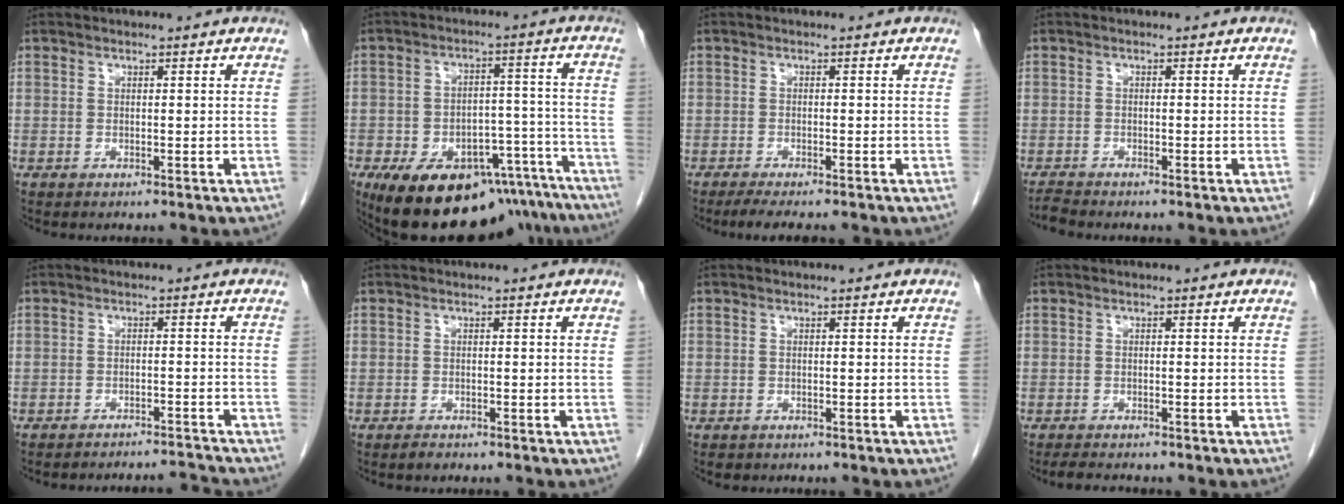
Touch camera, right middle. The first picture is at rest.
{"total": 22.4, "force": [-17.3, 10.0, 10.2], "torque": [-0.123, 0.029, -0.230]}
{"total": 4.4, "force": [-3.6, 0.4, 2.5], "torque": [-0.040, -0.011, -0.053]}
{"total": 1.2, "force": [-1.2, -0.2, 0.0], "torque": [-0.004, -0.008, -0.025]}
{"total": 5.6, "force": [-5.6, -0.1, -0.4], "torque": [0.010, 0.016, -0.080]}
{"total": 0.8, "force": [-0.7, 0.3, 0.2], "torque": [-0.008, -0.002, -0.011]}
{"total": 0.6, "force": [-0.5, 0.4, 0.0], "torque": [-0.012, 0.000, -0.007]}
{"total": 2.7, "force": [-2.4, 0.5, 1.1], "torque": [-0.023, -0.009, -0.036]}